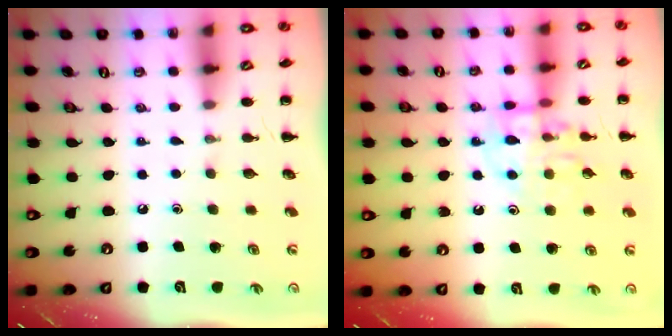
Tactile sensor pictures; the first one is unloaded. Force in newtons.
{"total": 12.0, "press": 12.0, "slide": 1.1}